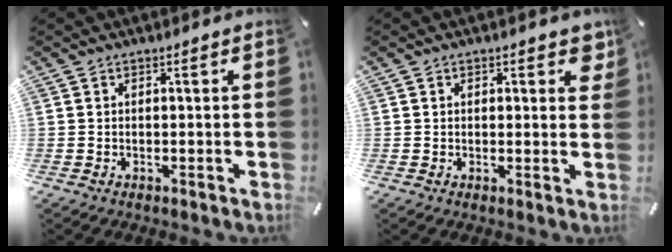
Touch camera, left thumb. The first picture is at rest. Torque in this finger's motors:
{"motor_torque": [-0.12, -0.14, 0.03, 0.11, -0.08]}